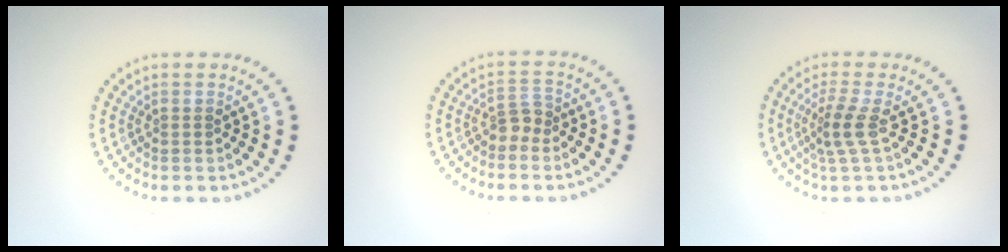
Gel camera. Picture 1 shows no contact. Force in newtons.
{"total": 1.8, "press": 1.3, "slide": 1.3}
{"total": 2.4, "press": 1.8, "slide": 1.7}